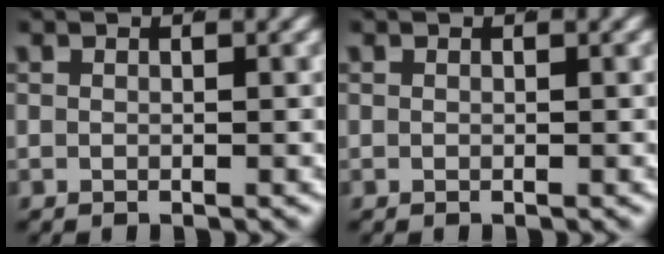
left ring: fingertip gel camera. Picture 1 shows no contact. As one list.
[{"total": 0.0}]